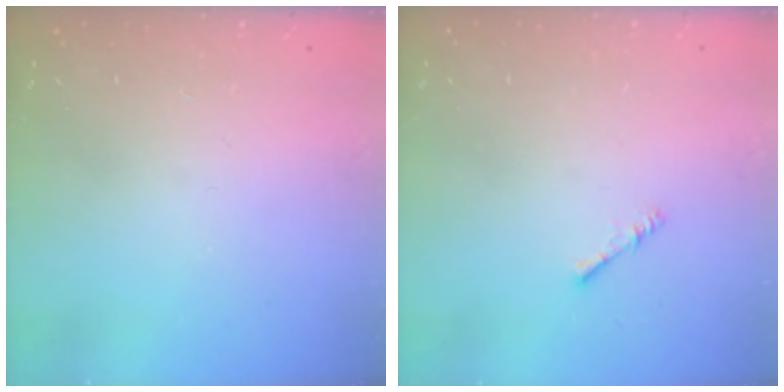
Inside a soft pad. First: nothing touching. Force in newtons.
{"total": 1.4, "press": 1.4, "slide": 0.4}